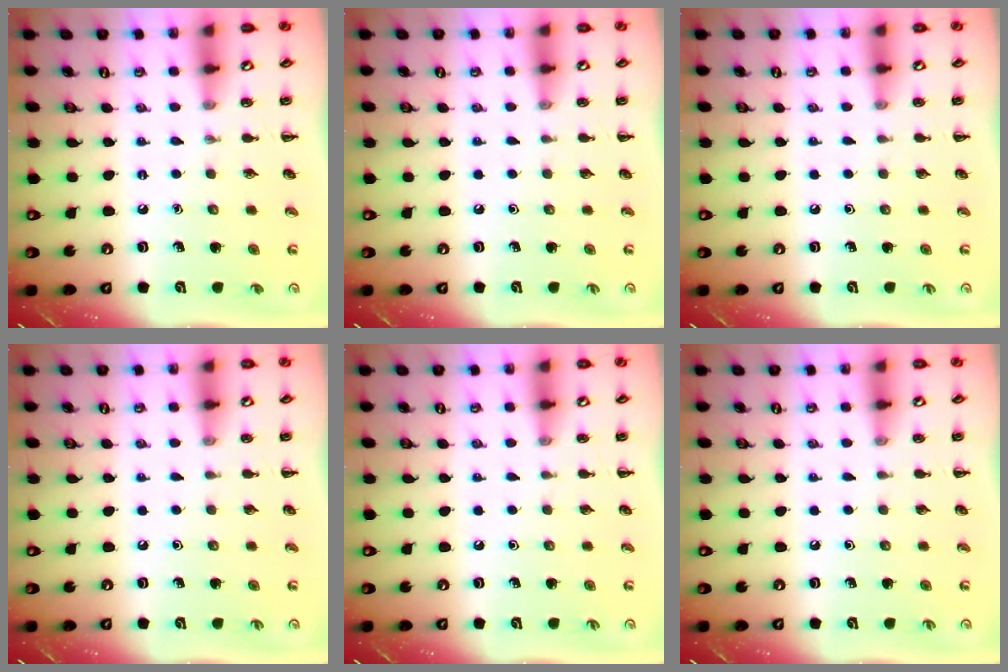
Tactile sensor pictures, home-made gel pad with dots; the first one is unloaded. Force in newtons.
{"total": 0.0}
{"total": 0.0}
{"total": 0.0}
{"total": 0.0}
{"total": 0.0}